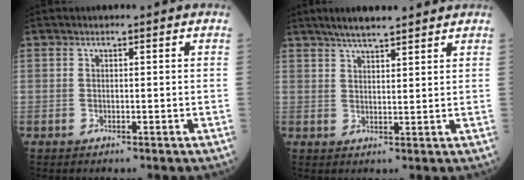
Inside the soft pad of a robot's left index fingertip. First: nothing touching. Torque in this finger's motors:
{"motor_torque": [0.00, 0.00, 0.04, 0.02]}